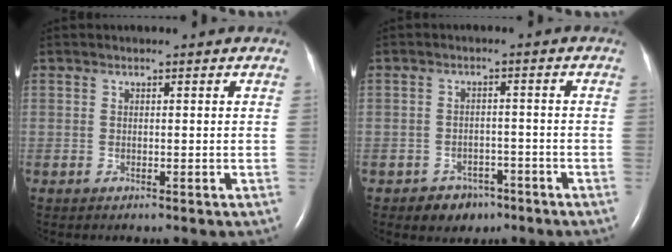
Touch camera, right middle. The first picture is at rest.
{"total": 4.1, "force": [-2.7, 2.9, 0.9], "torque": [-0.012, 0.010, -0.032]}